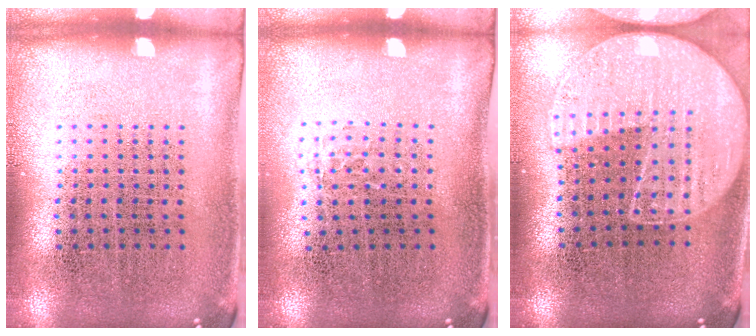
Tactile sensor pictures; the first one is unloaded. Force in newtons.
{"total": 0.5, "press": 0.4, "slide": 0.3}
{"total": 1.5, "press": 1.5, "slide": 0.3}